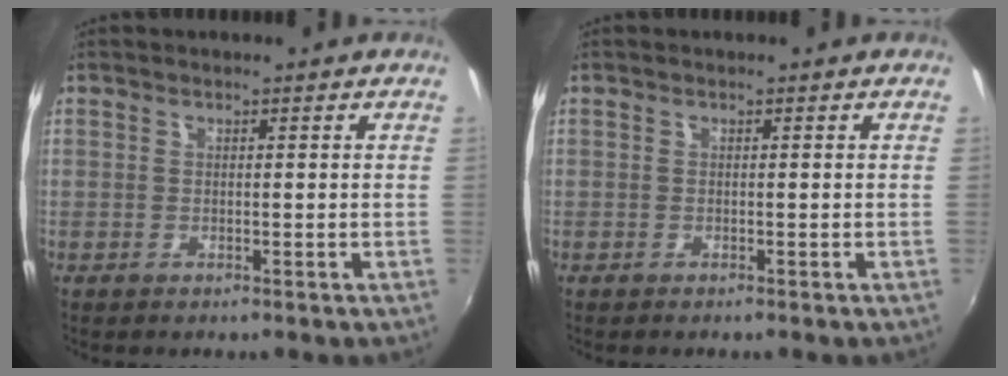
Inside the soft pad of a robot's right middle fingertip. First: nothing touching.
{"total": 0.0}